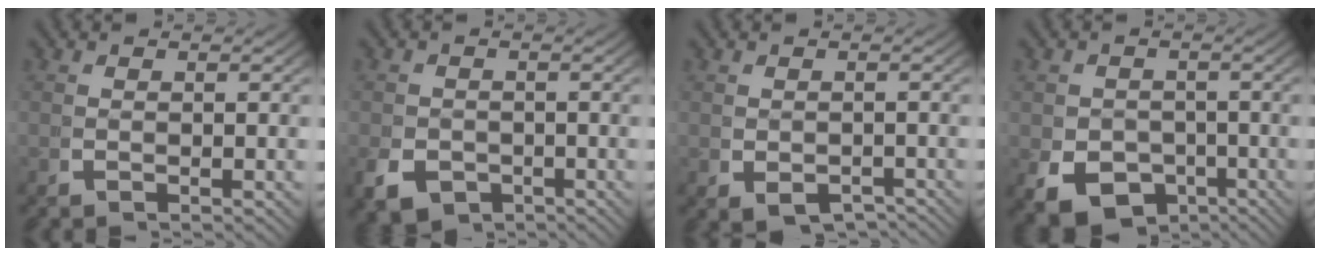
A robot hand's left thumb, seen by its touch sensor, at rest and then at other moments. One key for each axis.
{"total": 4.8, "fx": -2.7, "fy": 3.5, "fz": 2.0, "tx": -0.036, "ty": -0.023, "tz": -0.039}
{"total": 3.5, "fx": -2.1, "fy": 2.0, "fz": 1.8, "tx": -0.032, "ty": -0.026, "tz": -0.018}
{"total": 8.6, "fx": -4.3, "fy": 6.7, "fz": 3.4, "tx": -0.067, "ty": -0.042, "tz": -0.058}